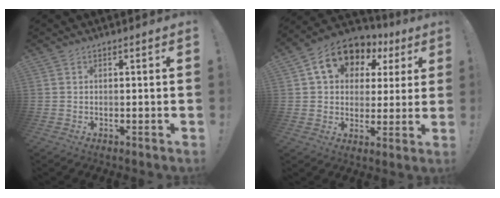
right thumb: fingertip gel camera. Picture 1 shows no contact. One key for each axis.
{"total": 14.2, "fx": 6.7, "fy": 10.1, "fz": 7.3, "tx": -0.118, "ty": -0.027, "tz": 0.126}